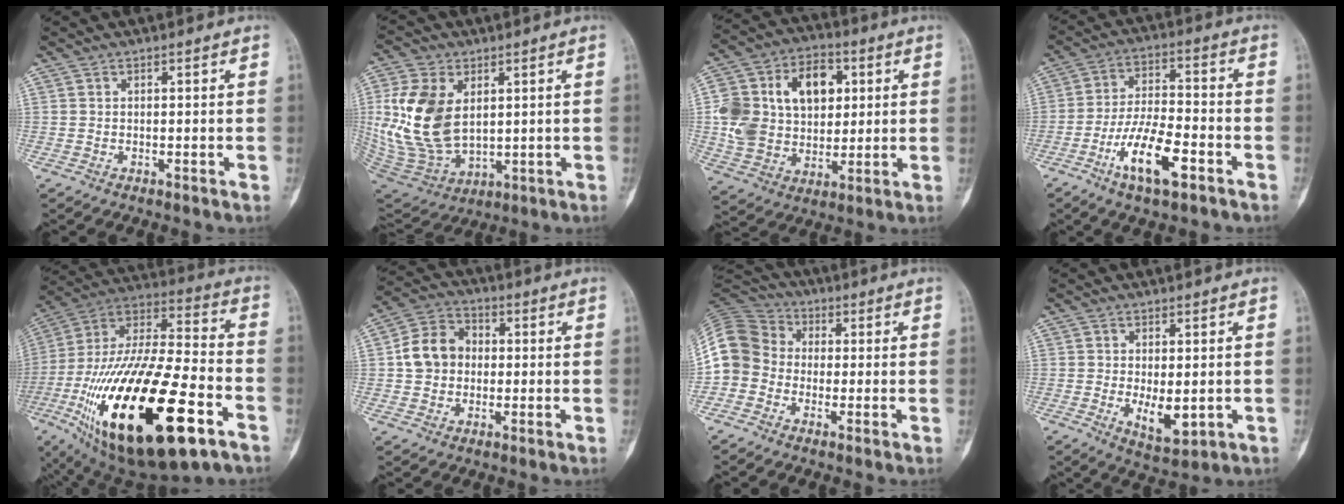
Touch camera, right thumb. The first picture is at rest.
{"total": 17.3, "force": [2.9, 11.2, 12.8], "torque": [-0.248, -0.017, 0.071]}
{"total": 19.6, "force": [3.8, 14.1, 13.2], "torque": [-0.214, 0.014, 0.072]}
{"total": 11.9, "force": [-5.9, 4.0, 9.6], "torque": [-0.183, 0.030, -0.103]}
{"total": 36.9, "force": [-14.4, 13.9, 30.9], "torque": [-0.606, 0.032, -0.232]}
{"total": 9.2, "force": [0.2, 7.7, 5.0], "torque": [-0.073, 0.022, -0.008]}
{"total": 11.8, "force": [-1.8, 10.6, 4.8], "torque": [-0.098, 0.044, -0.045]}
{"total": 6.2, "force": [-0.9, 2.9, 5.4], "torque": [-0.079, -0.015, -0.002]}